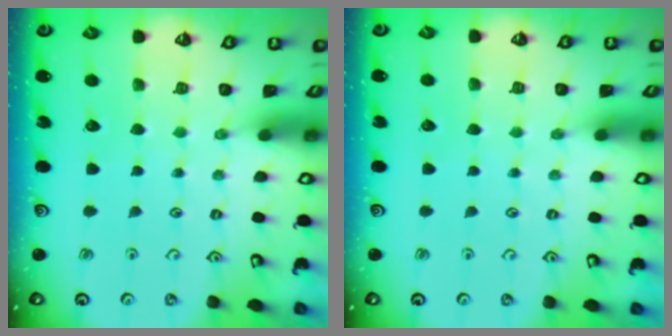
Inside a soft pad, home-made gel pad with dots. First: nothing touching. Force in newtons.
{"total": 0.0}